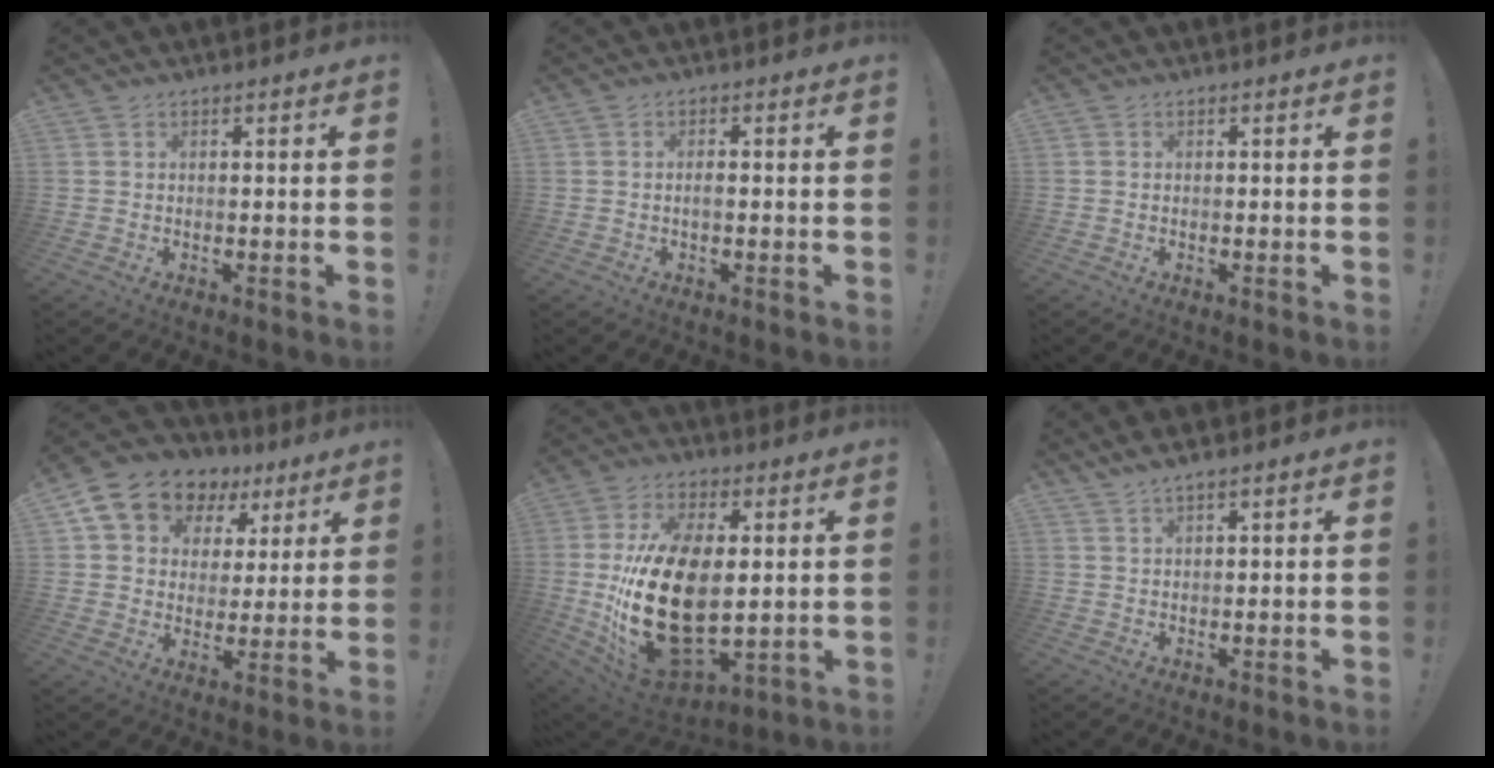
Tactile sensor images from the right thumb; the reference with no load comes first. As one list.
[{"total": 1.7, "force": [-0.7, 0.4, 1.5], "torque": [-0.036, 0.007, -0.013]}, {"total": 0.0}, {"total": 12.7, "force": [7.4, 9.1, 5.0], "torque": [-0.087, -0.043, 0.142]}, {"total": 27.7, "force": [0.7, 16.0, 22.7], "torque": [-0.454, -0.021, 0.027]}, {"total": 2.5, "force": [2.0, 0.0, 1.6], "torque": [-0.037, -0.007, 0.036]}]